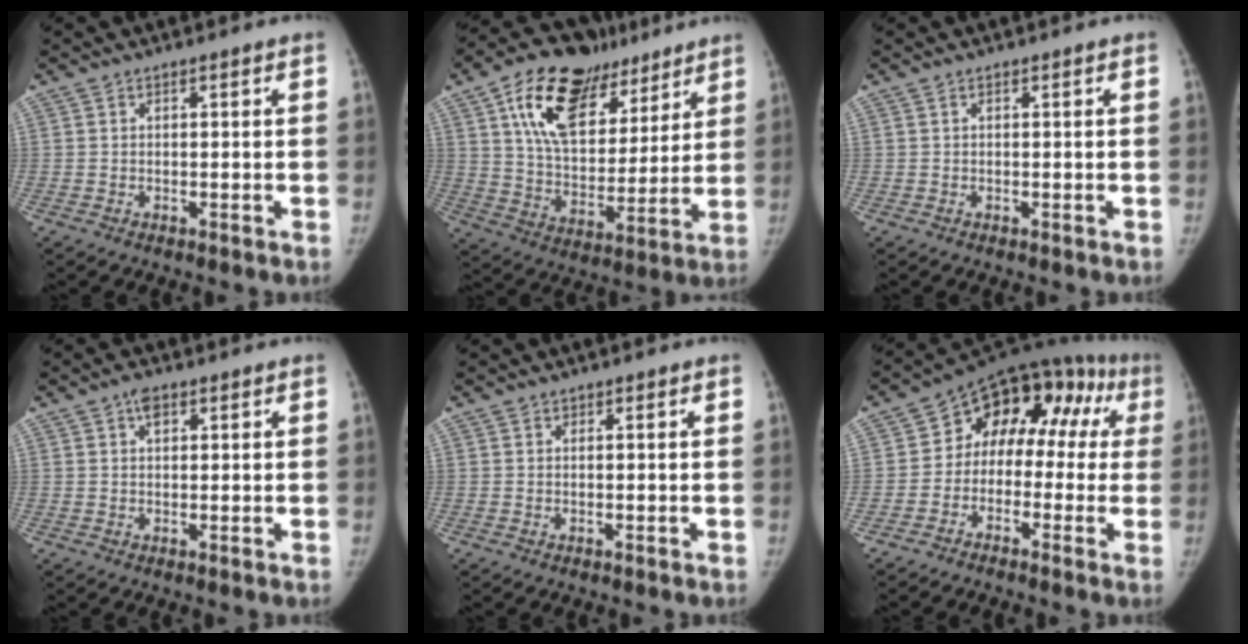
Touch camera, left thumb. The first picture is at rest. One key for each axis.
{"total": 22.4, "fx": 12.3, "fy": 12.7, "fz": 13.7, "tx": -0.190, "ty": -0.027, "tz": 0.211}
{"total": 0.0}
{"total": 2.3, "fx": 1.1, "fy": 1.4, "fz": 1.5, "tx": -0.019, "ty": 0.001, "tz": 0.015}
{"total": 0.0}
{"total": 16.4, "fx": 1.3, "fy": 11.4, "fz": 11.8, "tx": -0.089, "ty": 0.061, "tz": 0.000}